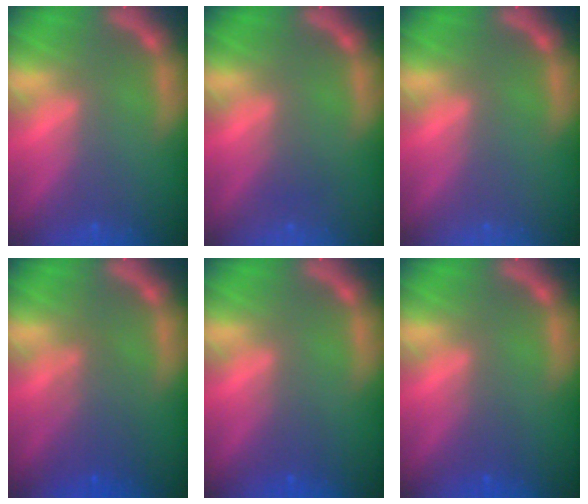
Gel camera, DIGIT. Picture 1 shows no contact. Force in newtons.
{"total": 1.0}
{"total": 0.0}
{"total": 3.5}
{"total": 1.5}
{"total": 1.5}